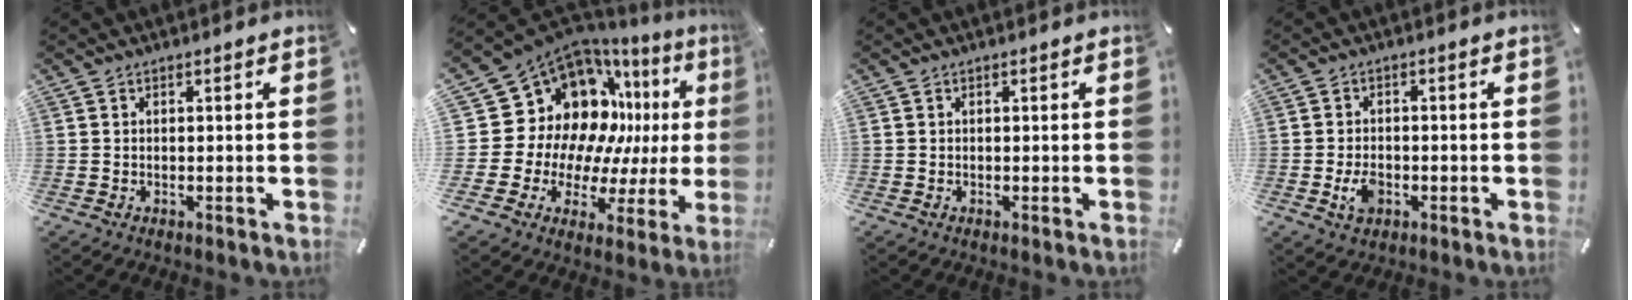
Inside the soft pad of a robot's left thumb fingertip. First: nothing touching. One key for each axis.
{"total": 17.2, "fx": 7.2, "fy": 13.5, "fz": 7.8, "tx": -0.109, "ty": -0.098, "tz": 0.156}
{"total": 0.0}
{"total": 4.4, "fx": -1.4, "fy": 3.0, "fz": 2.8, "tx": -0.068, "ty": 0.000, "tz": -0.027}